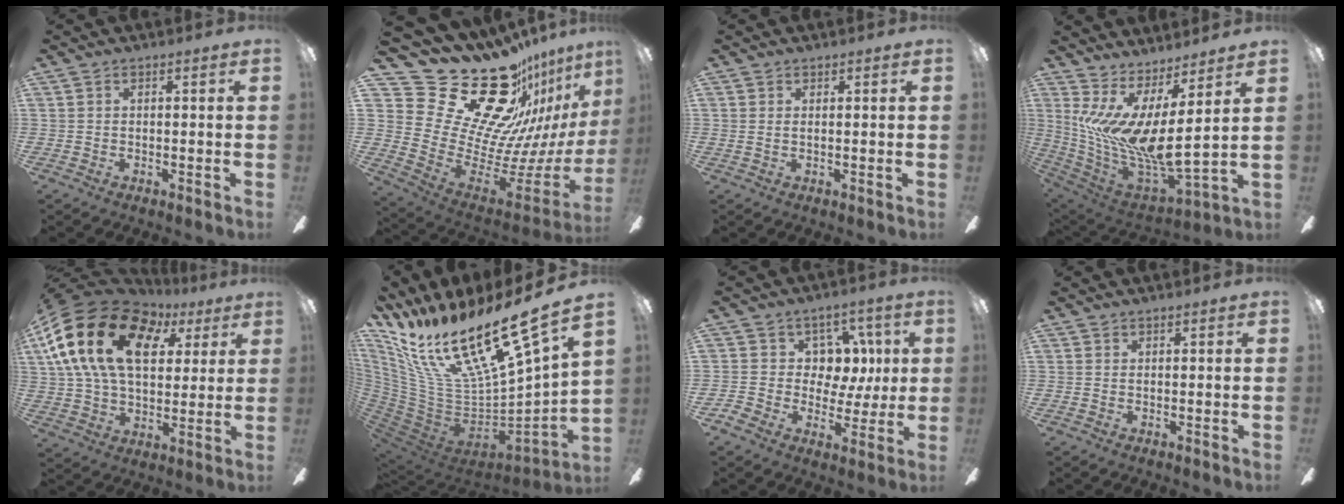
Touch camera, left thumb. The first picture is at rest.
{"total": 32.5, "force": [21.2, 16.2, 18.6], "torque": [-0.288, -0.202, 0.434]}
{"total": 0.7, "force": [0.4, 0.1, 0.6], "torque": [-0.015, 0.000, 0.007]}
{"total": 14.2, "force": [3.1, 3.3, 13.4], "torque": [-0.294, -0.069, 0.052]}
{"total": 21.7, "force": [8.2, 13.8, 14.7], "torque": [-0.299, -0.018, 0.137]}
{"total": 26.5, "force": [17.4, 7.0, 18.7], "torque": [-0.336, -0.144, 0.315]}
{"total": 9.8, "force": [1.8, 9.0, 3.4], "torque": [-0.051, -0.005, 0.042]}
{"total": 0.0}